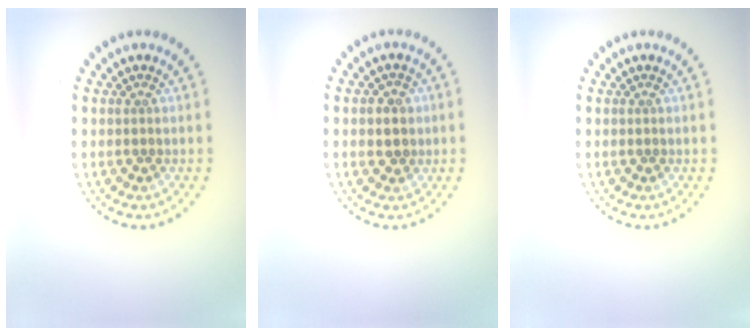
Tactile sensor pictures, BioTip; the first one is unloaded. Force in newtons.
{"total": 1.7, "press": 1.6, "slide": 0.5}
{"total": 0.0}